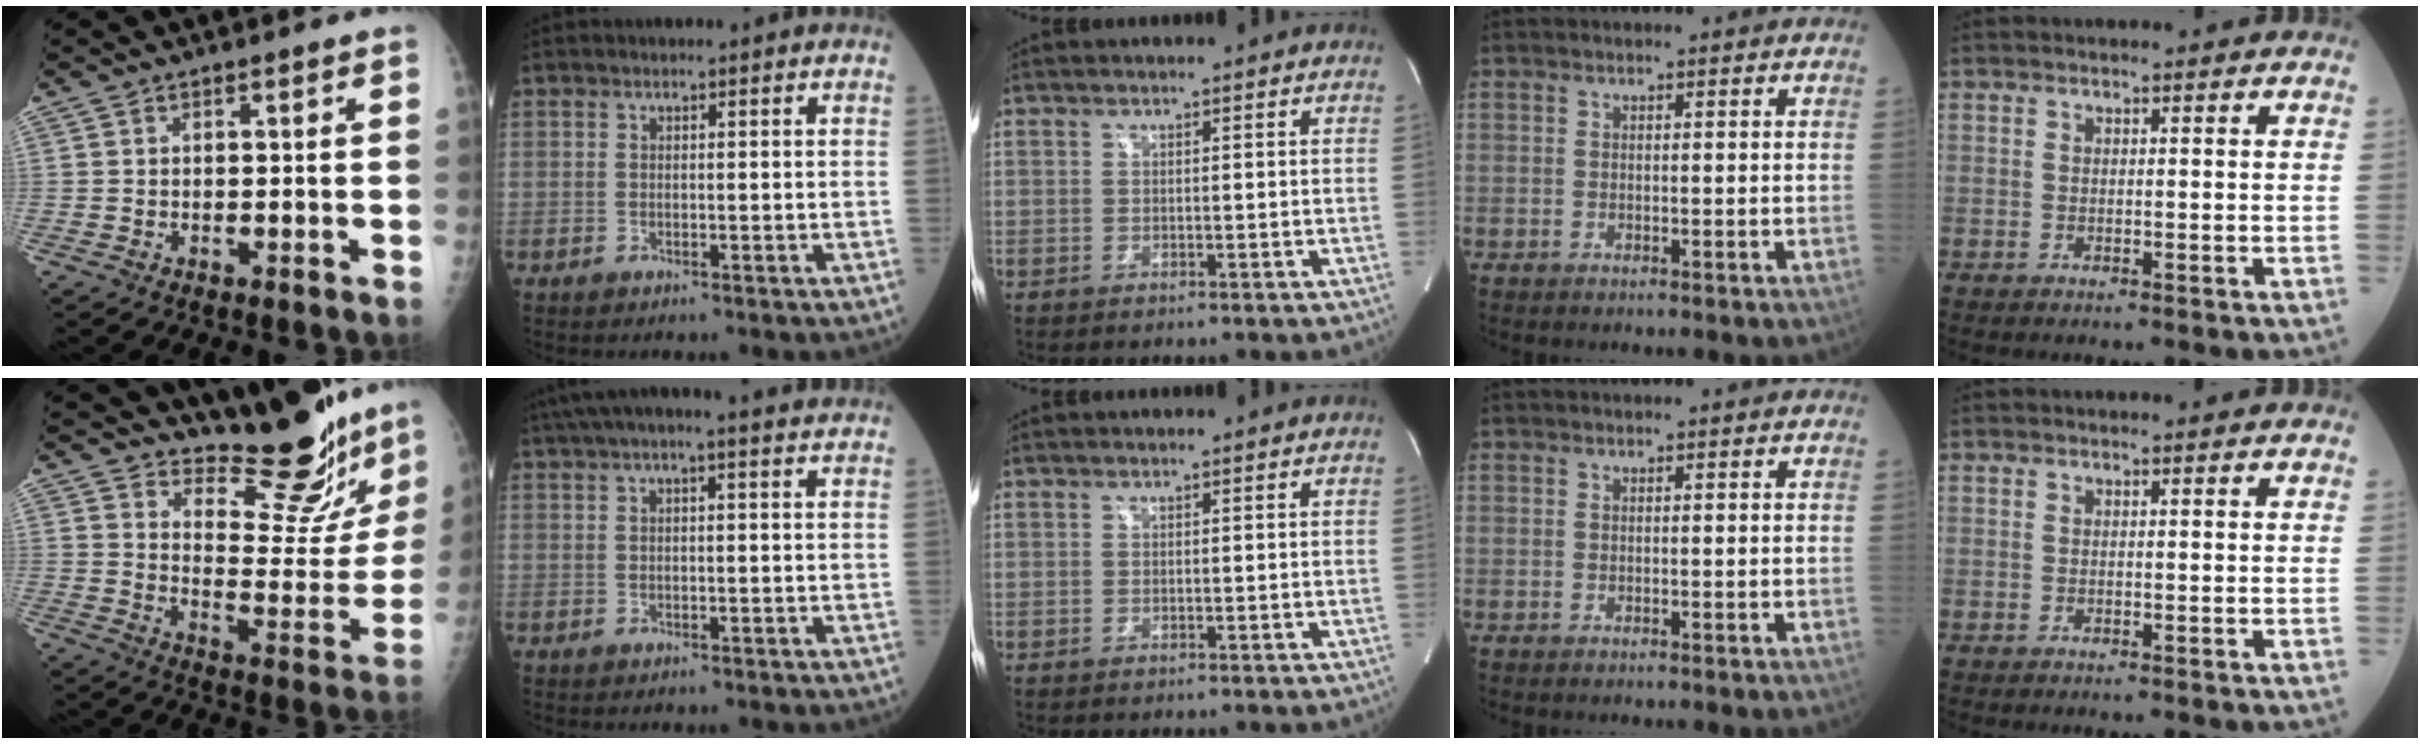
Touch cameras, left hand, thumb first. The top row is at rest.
{"thumb": {"total": 17.0, "force": [15.6, 4.3, 5.5], "torque": [-0.030, -0.138, 0.212]}, "index": {"total": 8.5, "force": [6.7, 1.0, 5.1], "torque": [-0.090, 0.045, 0.088]}}